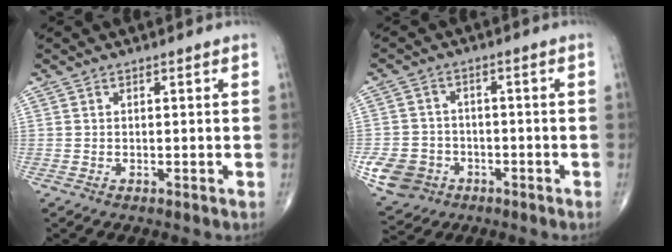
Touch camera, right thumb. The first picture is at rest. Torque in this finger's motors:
{"motor_torque": [0.84, 0.50, 0.21, -0.39, 0.02]}